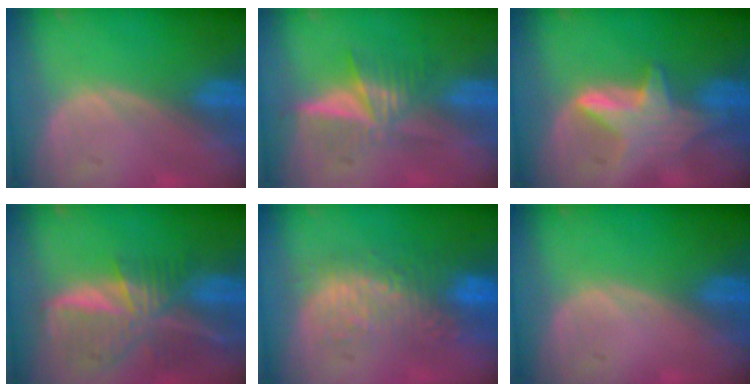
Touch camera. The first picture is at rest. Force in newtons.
{"total": 6.5, "press": 5.5, "slide": 3.4}
{"total": 5.9, "press": 5.9, "slide": 0.4}
{"total": 9.5, "press": 8.3, "slide": 4.6}
{"total": 10.3, "press": 9.1, "slide": 4.9}
{"total": 0.0}